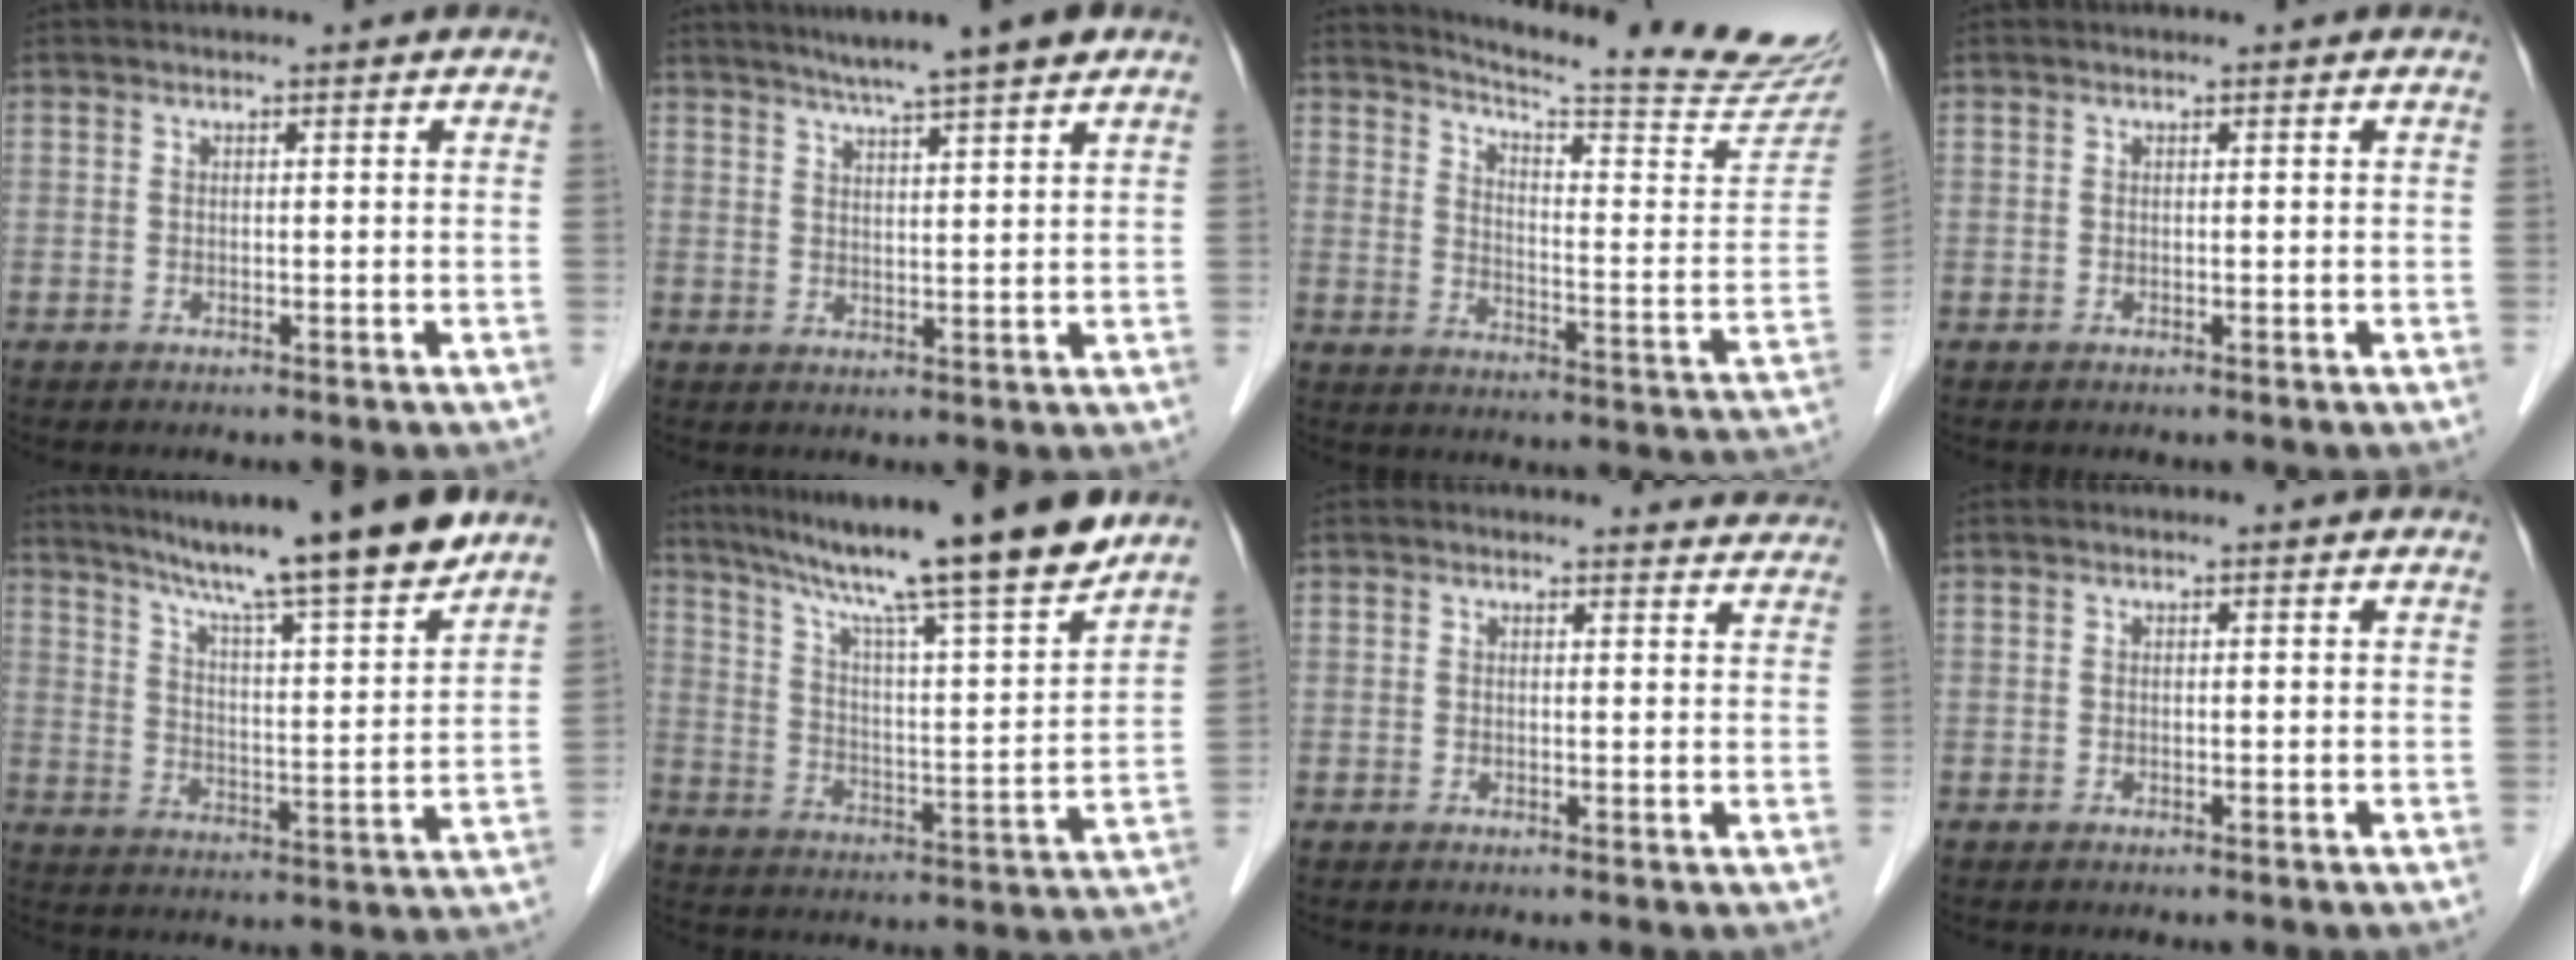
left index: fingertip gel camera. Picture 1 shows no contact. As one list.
[{"total": 8.7, "force": [6.9, -0.2, 5.3], "torque": [-0.081, 0.017, 0.096]}, {"total": 22.8, "force": [21.4, -0.4, 7.6], "torque": [-0.119, -0.118, 0.267]}, {"total": 0.0}, {"total": 16.6, "force": [14.0, -0.6, 8.9], "torque": [-0.139, -0.008, 0.211]}, {"total": 20.0, "force": [16.6, -0.8, 11.2], "torque": [-0.182, -0.009, 0.258]}, {"total": 3.8, "force": [3.8, 0.7, -0.1], "torque": [0.002, -0.010, 0.023]}, {"total": 0.0}]